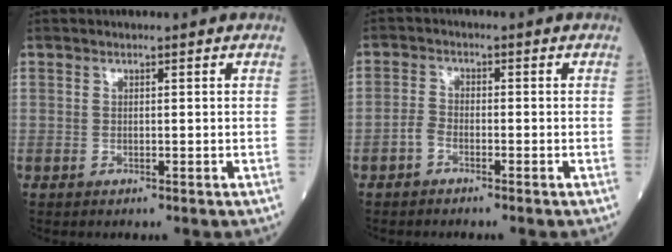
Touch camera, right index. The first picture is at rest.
{"total": 2.1, "force": [-1.5, 1.0, 1.1], "torque": [-0.024, 0.003, -0.030]}